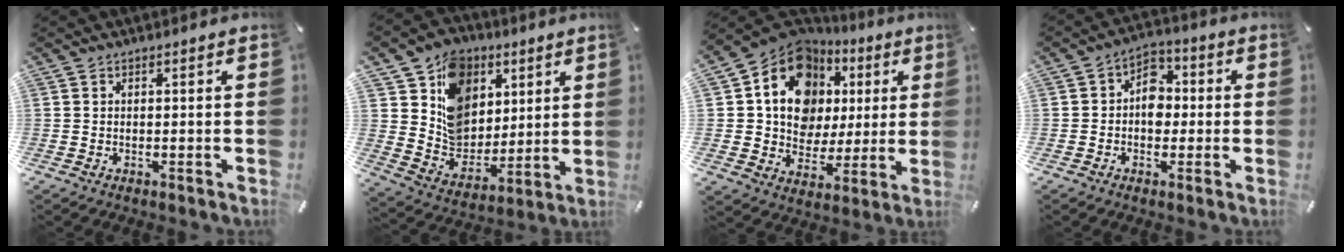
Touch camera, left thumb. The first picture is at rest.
{"total": 14.7, "force": [5.0, 13.0, 4.7], "torque": [-0.082, -0.032, 0.102]}
{"total": 15.2, "force": [5.5, 12.4, 6.9], "torque": [-0.119, -0.048, 0.101]}
{"total": 6.7, "force": [-1.1, 5.5, 3.8], "torque": [-0.050, 0.015, -0.022]}